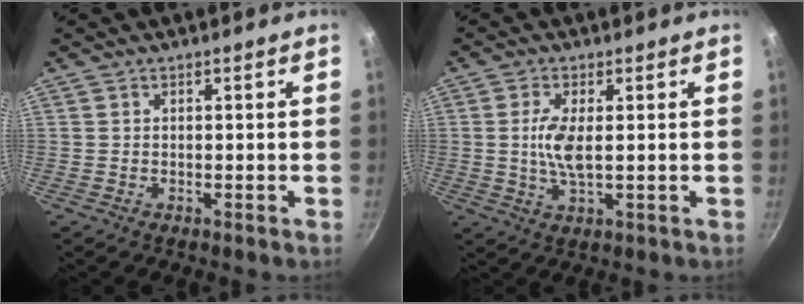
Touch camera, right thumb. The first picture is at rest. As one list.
[{"total": 5.8, "force": [0.5, 1.9, 5.4], "torque": [-0.120, -0.002, 0.010]}]